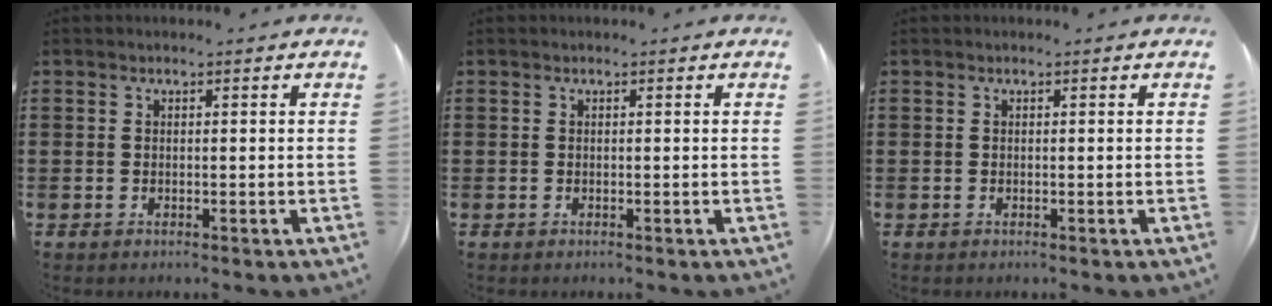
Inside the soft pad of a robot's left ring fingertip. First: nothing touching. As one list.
[{"total": 0.0}, {"total": 0.0}]